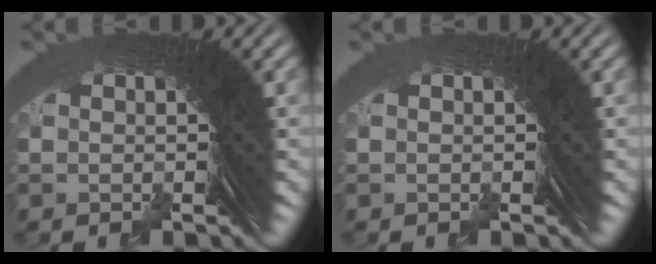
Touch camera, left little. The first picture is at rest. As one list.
[{"total": 0.0}]